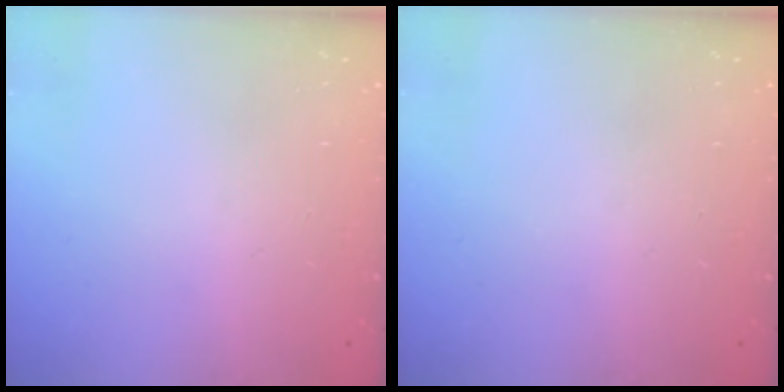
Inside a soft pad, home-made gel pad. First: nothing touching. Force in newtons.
{"total": 0.0}